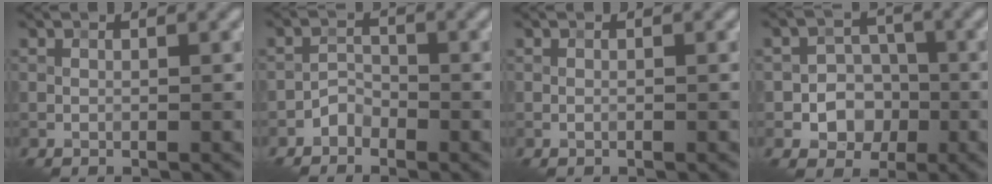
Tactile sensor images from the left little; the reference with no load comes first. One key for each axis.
{"total": 1.6, "fx": -1.2, "fy": 0.9, "fz": 0.3, "tx": -0.002, "ty": 0.009, "tz": -0.026}
{"total": 0.0}
{"total": 4.2, "fx": -1.2, "fy": 3.5, "fz": 1.9, "tx": 0.000, "ty": 0.002, "tz": -0.032}